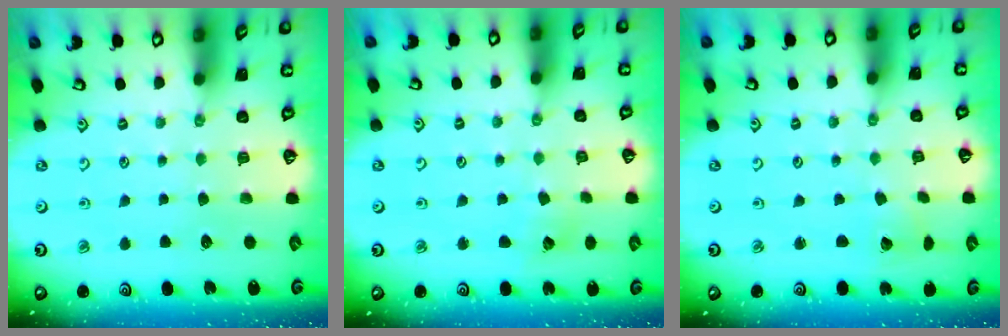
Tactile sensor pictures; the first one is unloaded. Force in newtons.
{"total": 4.5, "press": 4.4, "slide": 0.7}
{"total": 1.9, "press": 1.9, "slide": 0.1}